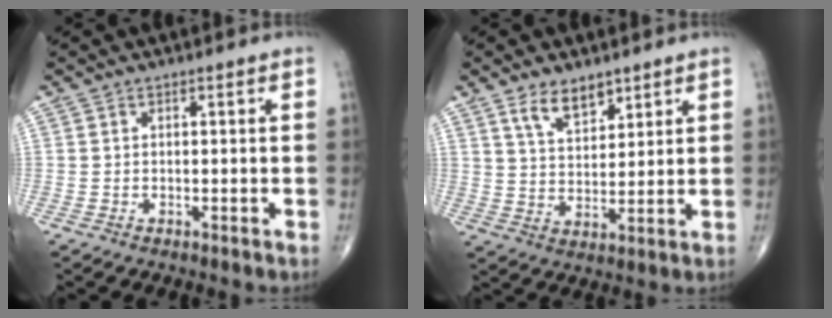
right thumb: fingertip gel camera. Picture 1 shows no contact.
{"total": 7.1, "force": [4.8, 3.5, 3.8], "torque": [-0.046, -0.033, 0.091]}